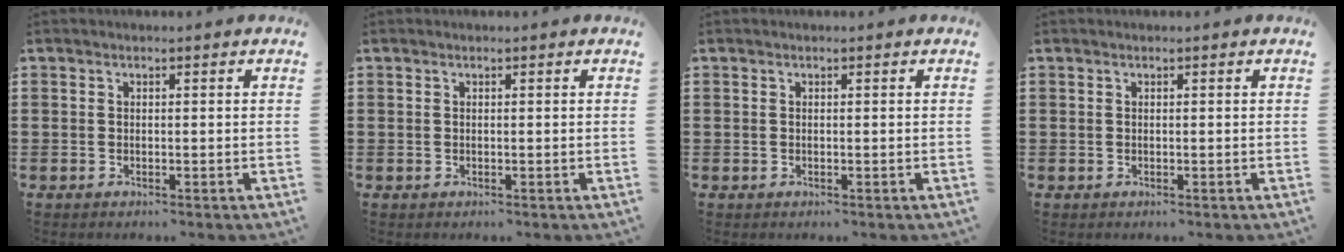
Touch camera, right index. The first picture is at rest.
{"total": 0.0}
{"total": 0.0}
{"total": 0.0}